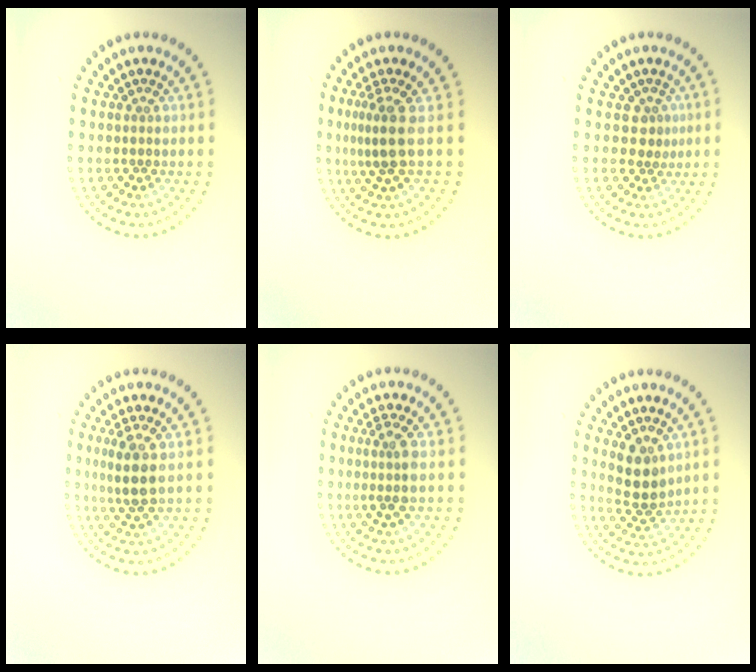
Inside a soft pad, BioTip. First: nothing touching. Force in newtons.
{"total": 2.8, "press": 1.9, "slide": 2.1}
{"total": 1.8, "press": 1.2, "slide": 1.3}
{"total": 2.8, "press": 2.6, "slide": 1.2}
{"total": 2.4, "press": 1.9, "slide": 1.4}
{"total": 3.7, "press": 3.4, "slide": 1.4}